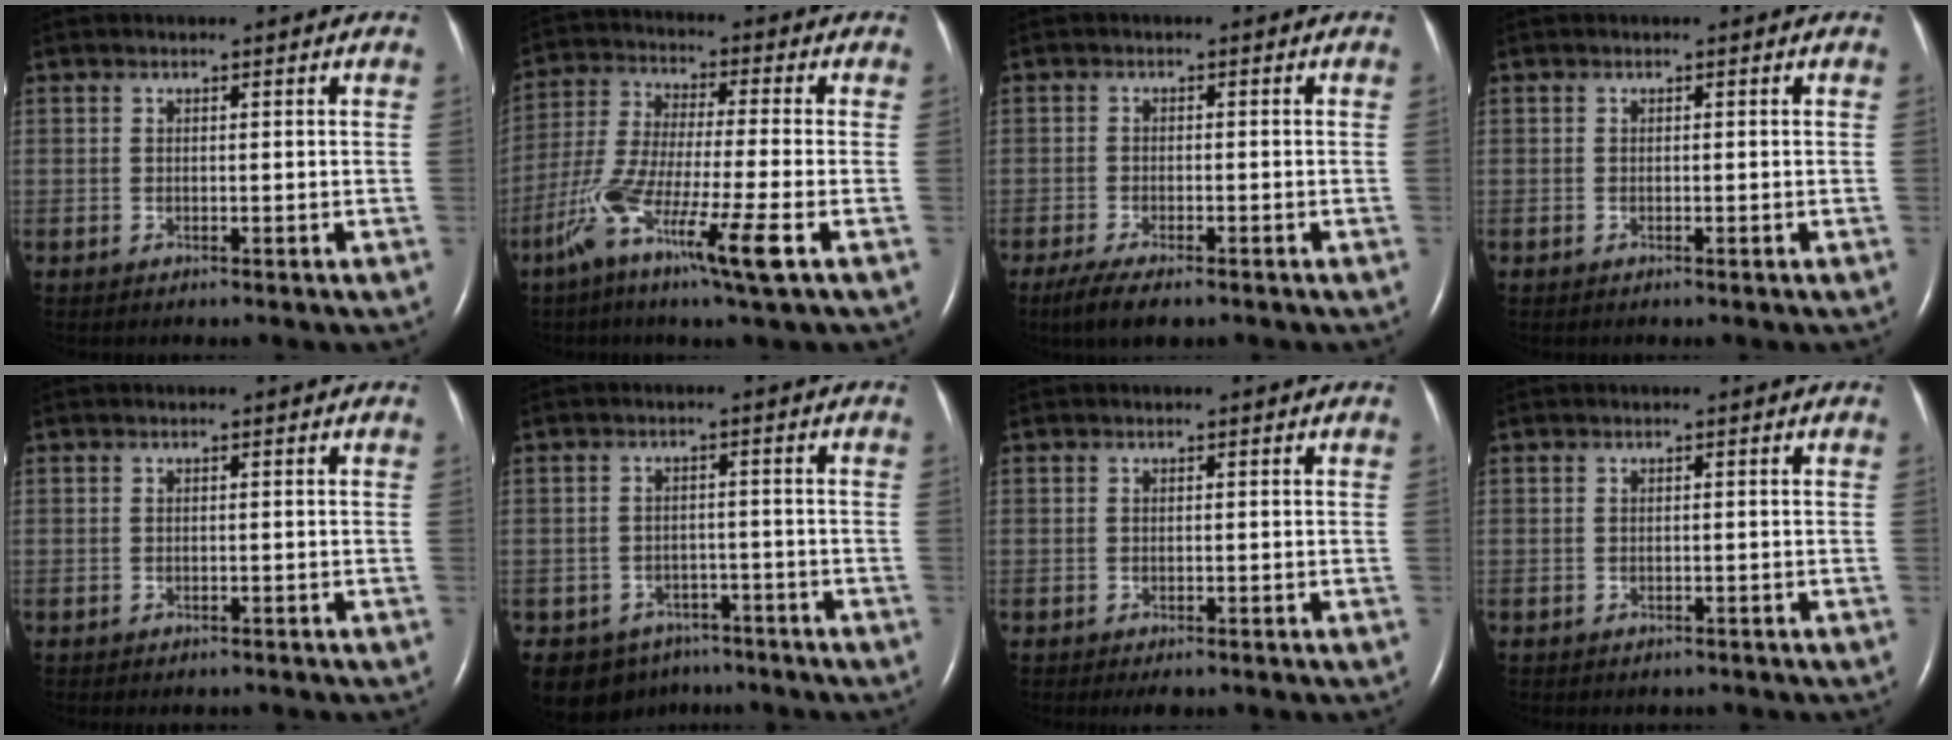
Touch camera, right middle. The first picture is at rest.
{"total": 12.0, "force": [-5.7, -0.3, 10.5], "torque": [-0.219, -0.022, -0.113]}
{"total": 5.9, "force": [-4.2, 1.5, 3.8], "torque": [-0.071, -0.014, -0.065]}
{"total": 0.0}
{"total": 1.6, "force": [-1.4, 0.6, 0.5], "torque": [-0.013, -0.002, -0.014]}
{"total": 8.0, "force": [-5.7, 5.5, 1.1], "torque": [-0.021, 0.013, -0.073]}
{"total": 1.6, "force": [-1.1, 0.6, 0.9], "torque": [-0.012, -0.003, -0.010]}
{"total": 1.2, "force": [-1.0, 0.6, 0.2], "torque": [-0.010, 0.000, -0.011]}